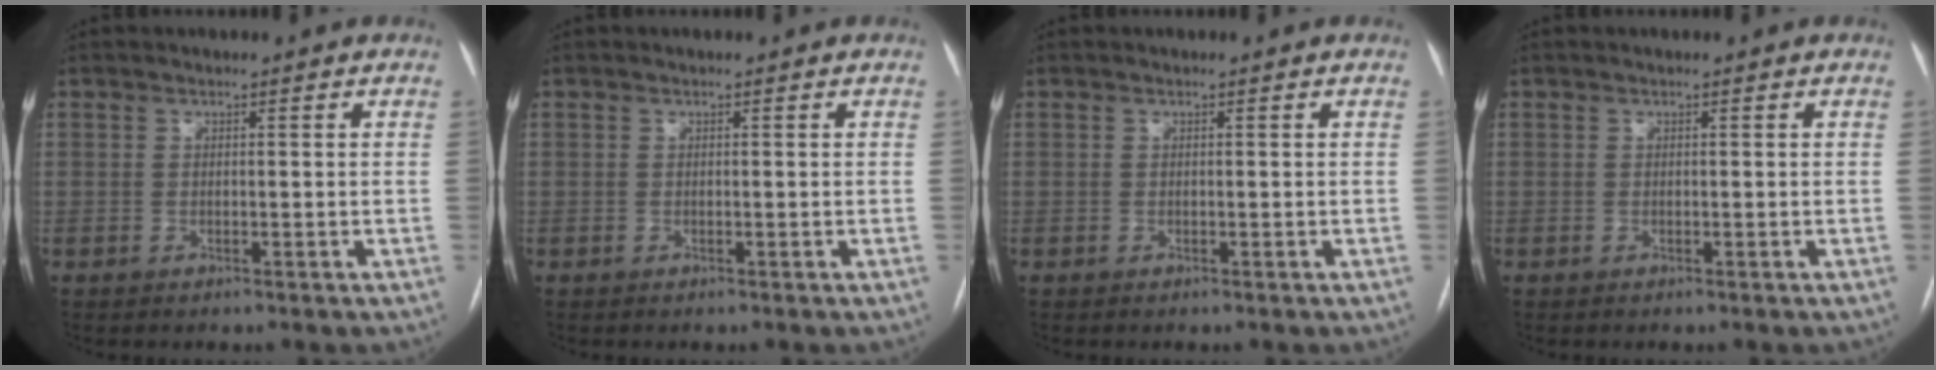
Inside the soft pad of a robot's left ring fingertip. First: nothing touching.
{"total": 0.0}
{"total": 0.0}
{"total": 0.0}